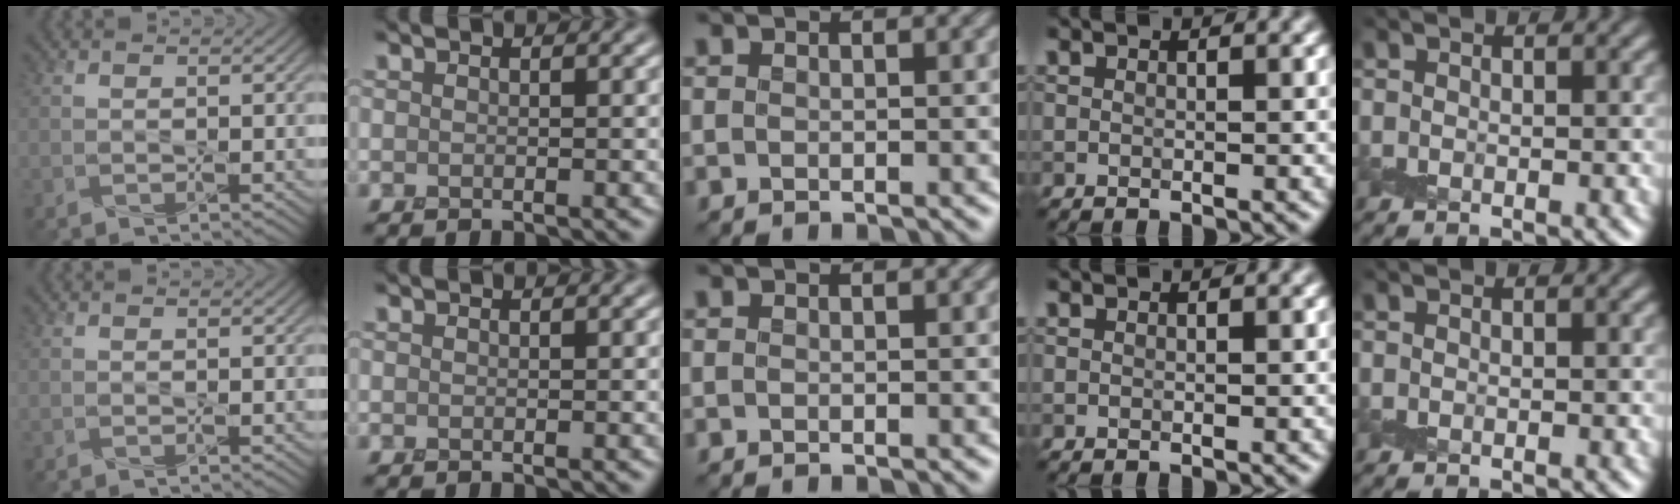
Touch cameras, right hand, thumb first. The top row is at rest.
{}